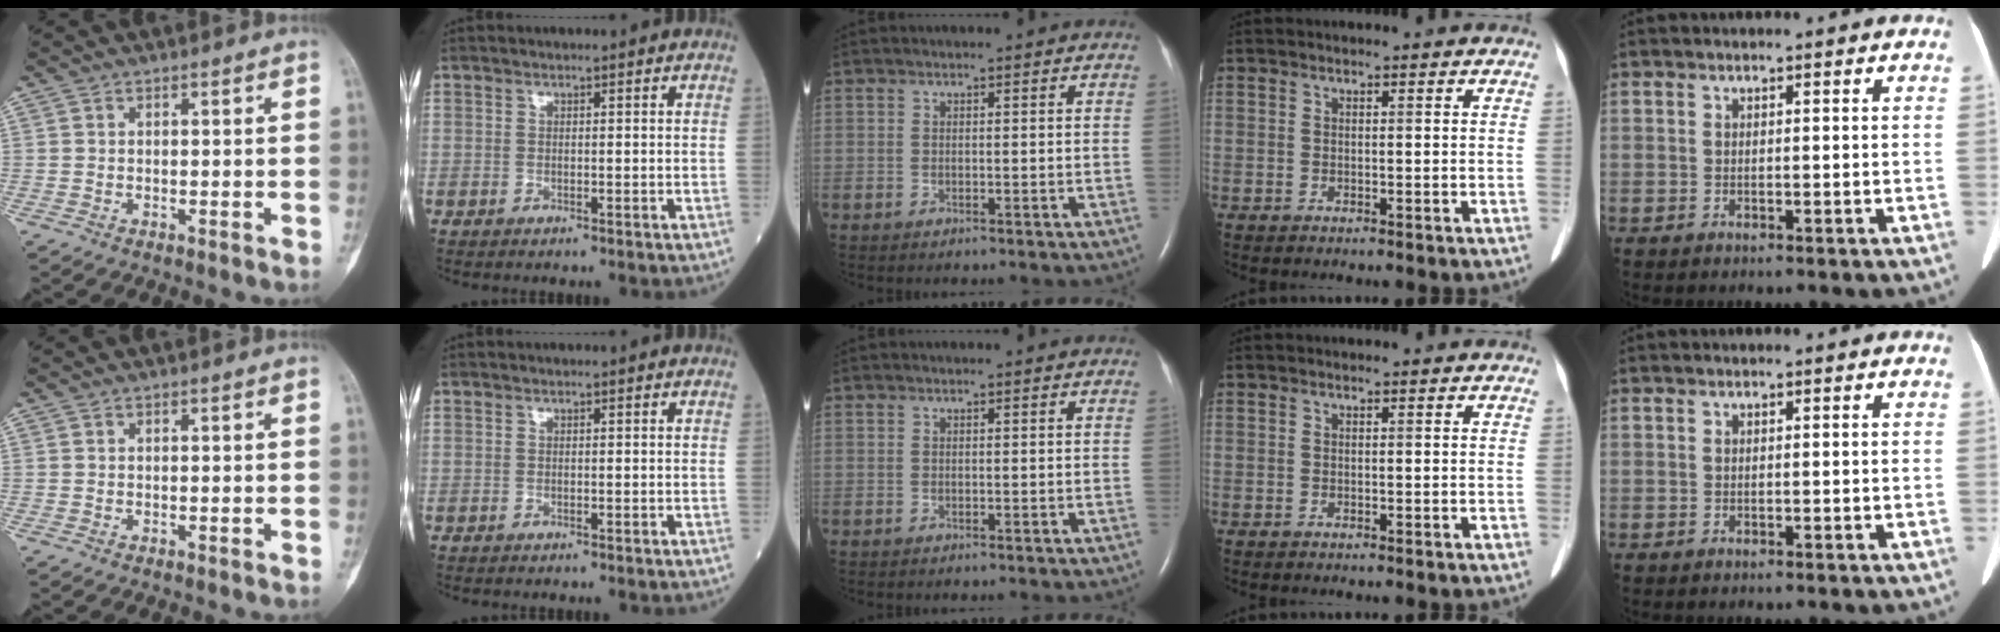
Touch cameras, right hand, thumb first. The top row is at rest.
{}